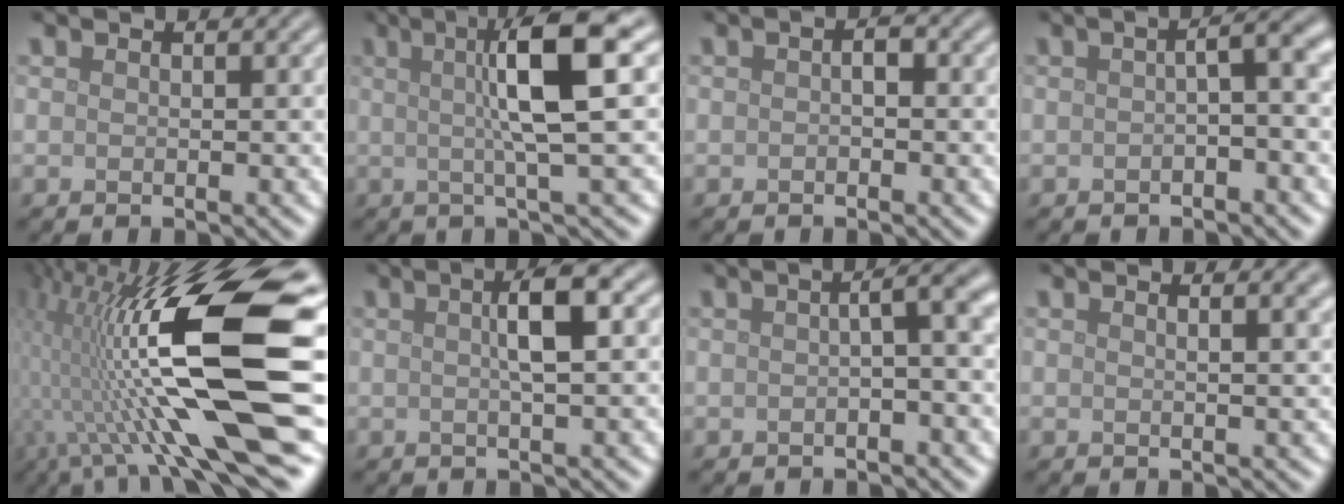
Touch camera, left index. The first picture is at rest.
{"total": 7.7, "force": [1.5, 1.2, 7.5], "torque": [-0.109, 0.015, 0.021]}
{"total": 1.2, "force": [-0.1, 0.6, 1.0], "torque": [-0.017, 0.004, -0.003]}
{"total": 3.3, "force": [-0.2, 0.7, 3.2], "torque": [-0.044, 0.013, -0.007]}
{"total": 17.4, "force": [0.7, 4.9, 16.6], "torque": [-0.296, 0.014, 0.013]}
{"total": 3.7, "force": [0.8, 0.6, 3.6], "torque": [-0.058, 0.012, 0.009]}
{"total": 3.6, "force": [0.1, 0.8, 3.5], "torque": [-0.041, 0.015, -0.004]}
{"total": 3.0, "force": [1.5, 1.3, 2.2], "torque": [-0.008, 0.014, -0.005]}